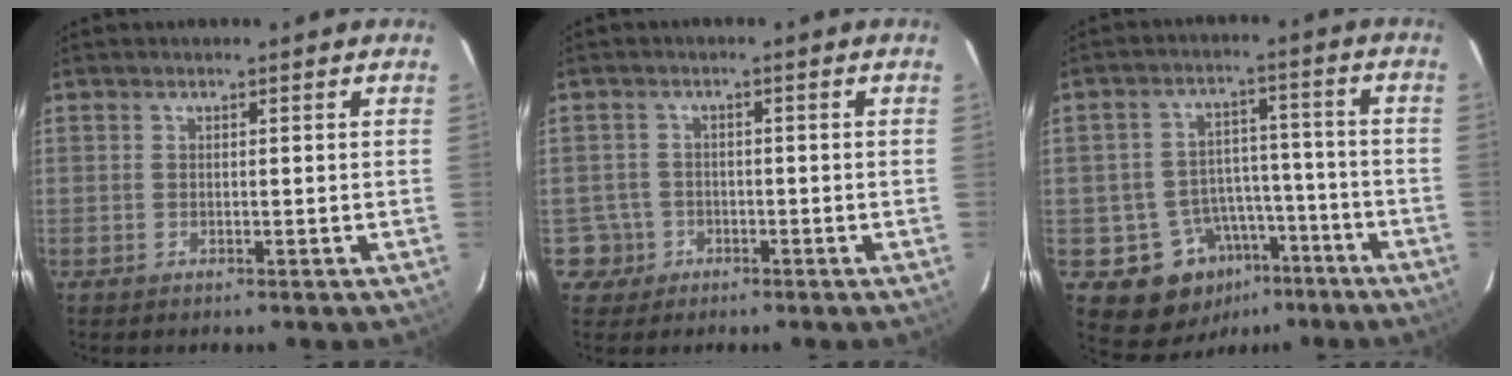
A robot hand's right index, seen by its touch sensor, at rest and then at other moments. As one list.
[{"total": 4.2, "force": [-1.5, 4.0, -0.2], "torque": [-0.002, 0.022, -0.026]}, {"total": 11.6, "force": [-6.5, 8.9, 3.6], "torque": [-0.076, 0.037, -0.075]}]